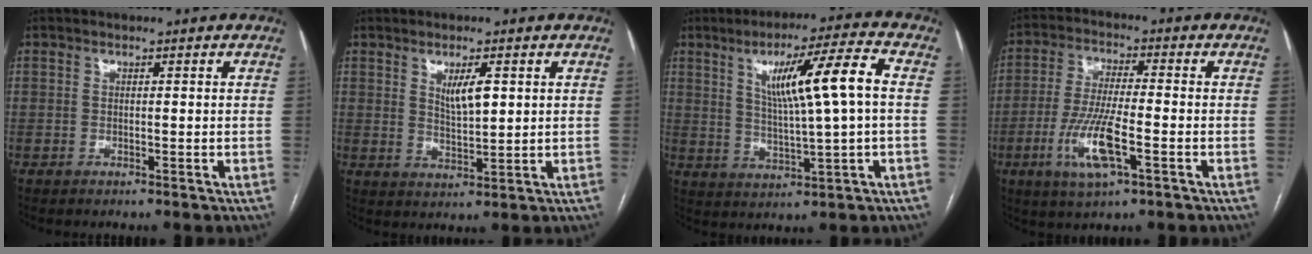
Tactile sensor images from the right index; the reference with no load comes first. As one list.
[{"total": 4.5, "force": [1.7, 1.2, 4.0], "torque": [-0.072, -0.005, 0.035]}, {"total": 11.7, "force": [2.4, -0.1, 11.4], "torque": [-0.189, 0.010, 0.043]}, {"total": 10.0, "force": [-3.7, 1.6, 9.2], "torque": [-0.189, -0.013, -0.068]}]